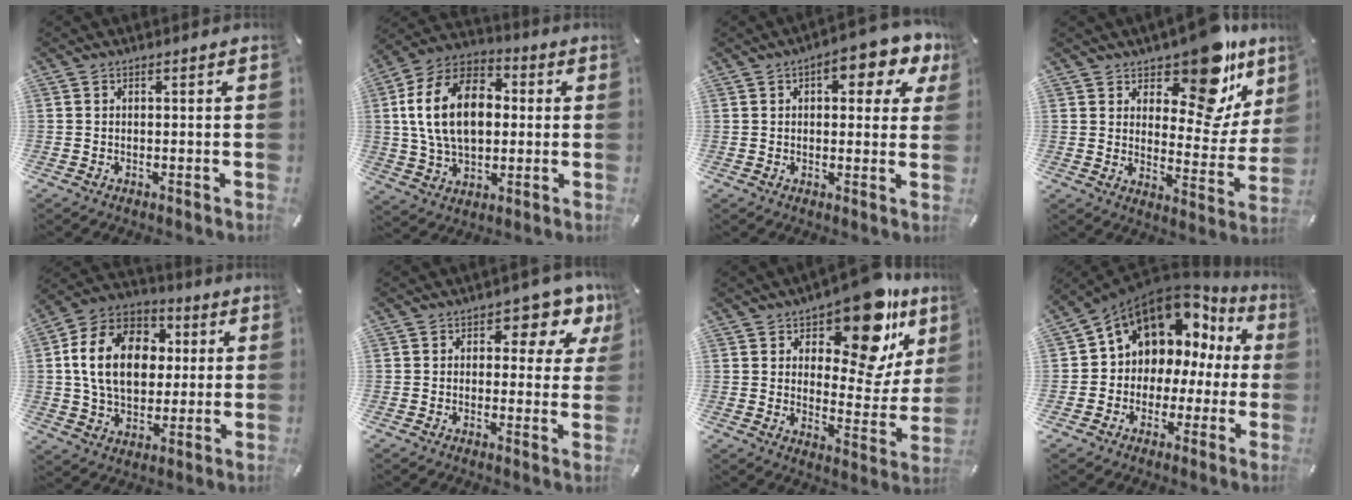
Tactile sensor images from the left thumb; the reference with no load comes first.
{"total": 18.6, "force": [1.7, 12.8, 13.5], "torque": [-0.285, 0.013, 0.024]}
{"total": 9.9, "force": [4.6, 4.3, 7.7], "torque": [-0.098, -0.018, 0.071]}
{"total": 16.7, "force": [12.3, 6.9, 8.8], "torque": [-0.112, -0.102, 0.207]}
{"total": 17.4, "force": [2.1, 13.3, 11.1], "torque": [-0.221, 0.011, 0.034]}
{"total": 7.4, "force": [3.7, 4.4, 4.6], "torque": [-0.047, -0.019, 0.055]}
{"total": 17.7, "force": [12.0, 7.7, 10.4], "torque": [-0.145, -0.086, 0.200]}
{"total": 10.8, "force": [6.1, 8.4, 2.9], "torque": [-0.058, -0.061, 0.110]}